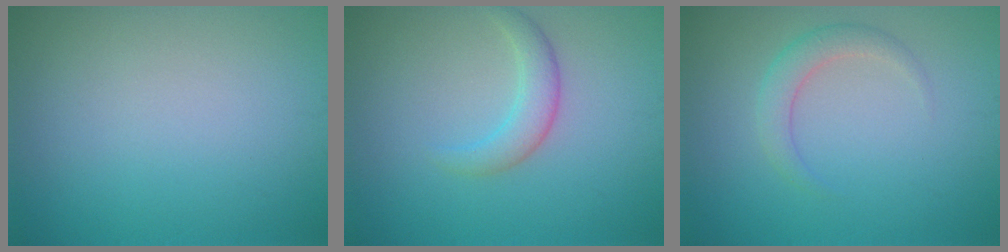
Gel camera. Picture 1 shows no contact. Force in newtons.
{"total": 2.3, "press": 2.3, "slide": 0.2}
{"total": 2.1, "press": 2.1, "slide": 0.1}